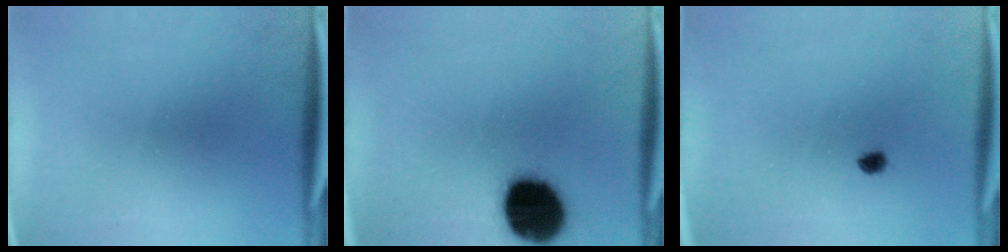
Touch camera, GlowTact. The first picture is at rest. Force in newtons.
{"total": 19.8}
{"total": 1.4}